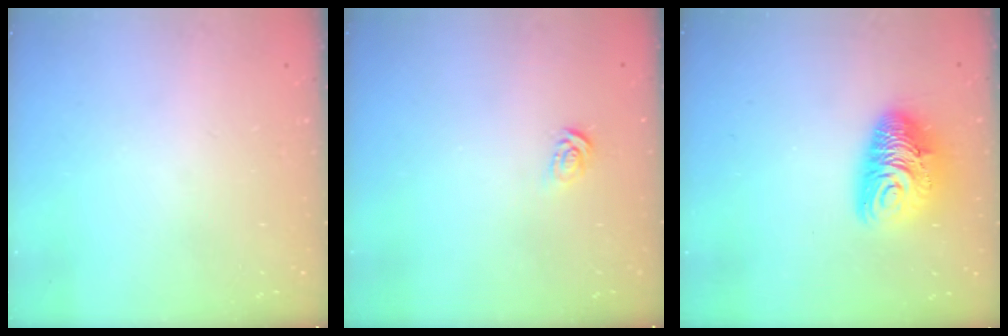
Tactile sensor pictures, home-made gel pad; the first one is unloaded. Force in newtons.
{"total": 3.8, "press": 3.8, "slide": 0.4}
{"total": 11.7, "press": 11.7, "slide": 1.3}